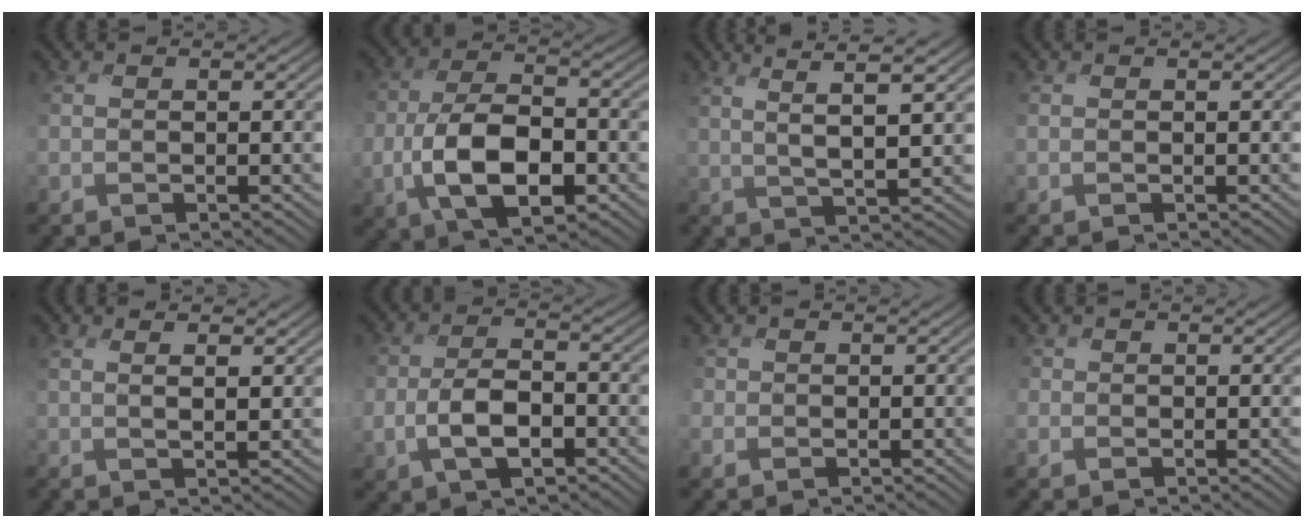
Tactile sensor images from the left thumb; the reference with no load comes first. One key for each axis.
{"total": 10.8, "fx": -3.1, "fy": 6.1, "fz": 8.3, "tx": -0.177, "ty": -0.010, "tz": -0.058}
{"total": 6.2, "fx": 2.7, "fy": 0.9, "fz": 5.5, "tx": -0.109, "ty": 0.010, "tz": 0.053}
{"total": 0.0}
{"total": 2.6, "fx": 1.3, "fy": 0.6, "fz": 2.2, "tx": -0.036, "ty": -0.004, "tz": 0.023}
{"total": 6.1, "fx": -2.0, "fy": 3.5, "fz": 4.6, "tx": -0.097, "ty": -0.001, "tz": -0.038}
{"total": 1.1, "fx": 0.1, "fy": 1.1, "fz": 0.0, "tx": 0.000, "ty": -0.002, "tz": -0.004}
{"total": 0.9, "fx": 0.1, "fy": 0.9, "fz": 0.0, "tx": 0.002, "ty": -0.002, "tz": -0.003}